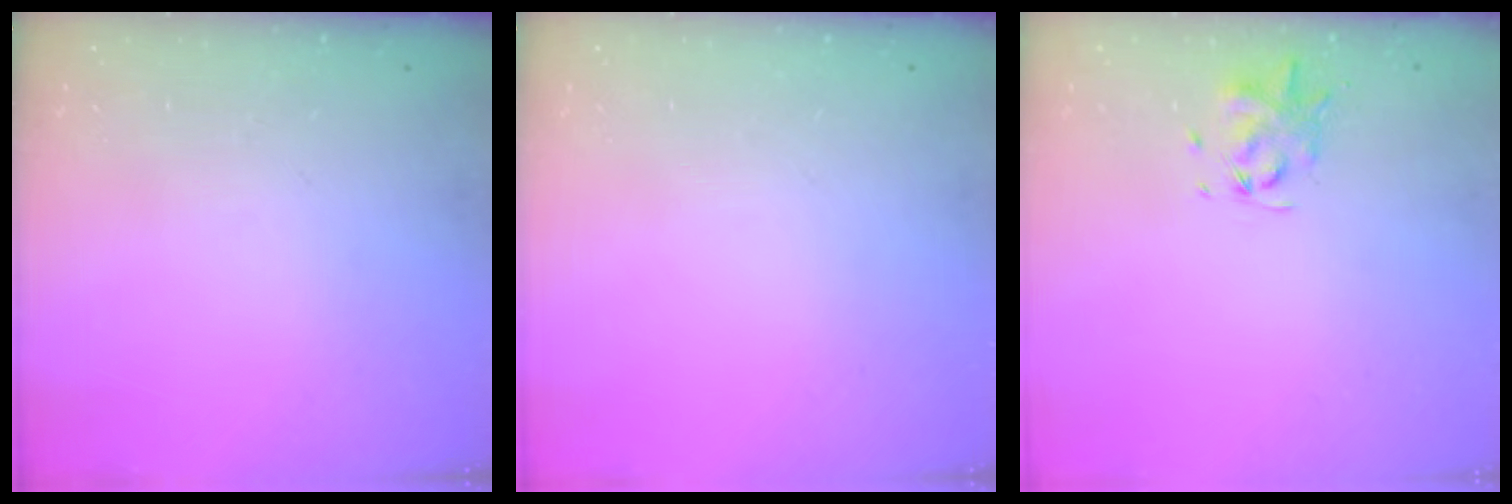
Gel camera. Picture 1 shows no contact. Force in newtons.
{"total": 0.0}
{"total": 3.5, "press": 3.5, "slide": 0.5}